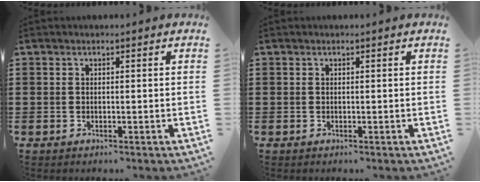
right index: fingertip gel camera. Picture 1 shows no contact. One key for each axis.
{"total": 0.0}